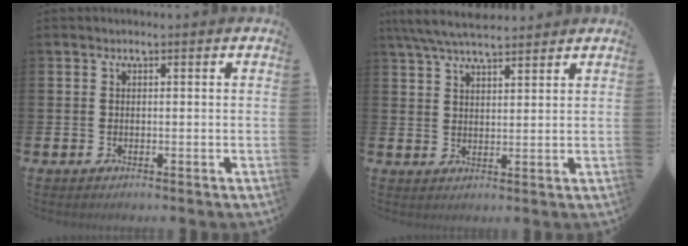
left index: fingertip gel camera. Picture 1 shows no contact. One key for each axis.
{"total": 5.6, "fx": 5.1, "fy": 1.1, "fz": 2.2, "tx": -0.052, "ty": -0.017, "tz": 0.092}